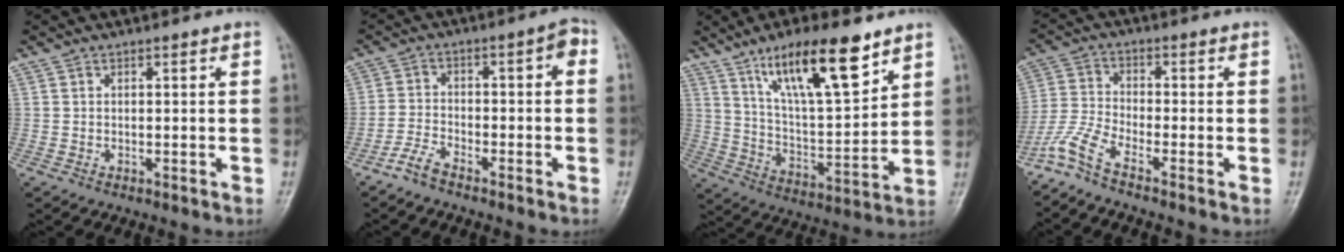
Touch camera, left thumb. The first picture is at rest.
{"total": 5.8, "force": [-3.7, 1.8, 4.2], "torque": [-0.069, 0.044, -0.072]}
{"total": 17.2, "force": [10.7, 4.8, 12.6], "torque": [-0.189, -0.051, 0.195]}
{"total": 5.5, "force": [-4.6, 0.2, 2.9], "torque": [-0.081, 0.011, -0.111]}